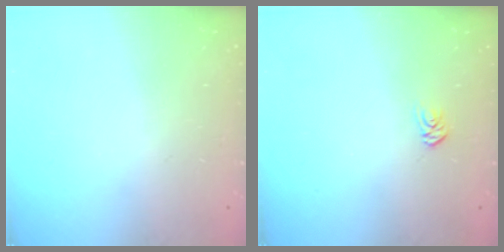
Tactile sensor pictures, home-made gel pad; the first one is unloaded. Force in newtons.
{"total": 2.9, "press": 2.9, "slide": 0.2}